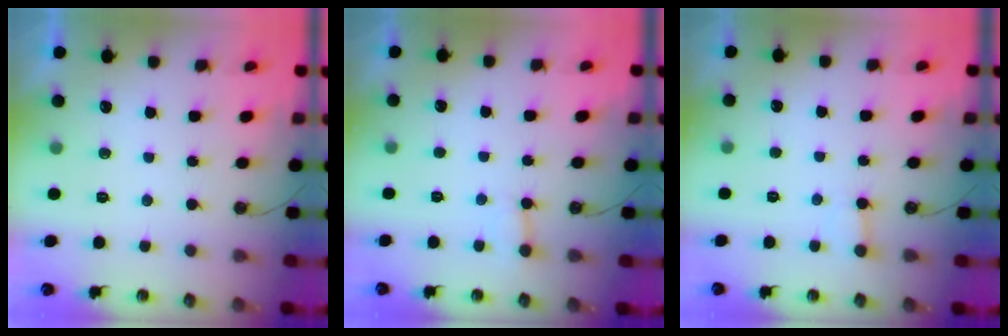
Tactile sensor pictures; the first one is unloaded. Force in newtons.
{"total": 4.9, "press": 4.8, "slide": 0.7}
{"total": 2.5, "press": 2.5, "slide": 0.1}